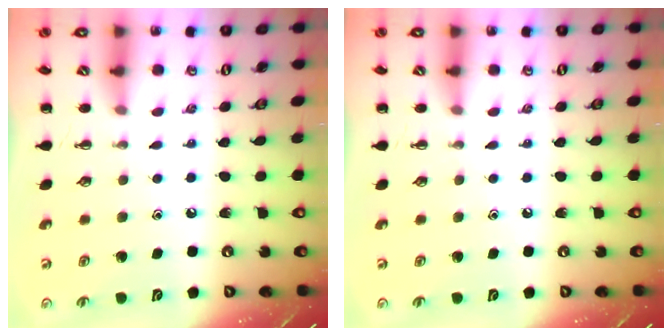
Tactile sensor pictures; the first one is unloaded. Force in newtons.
{"total": 0.0}